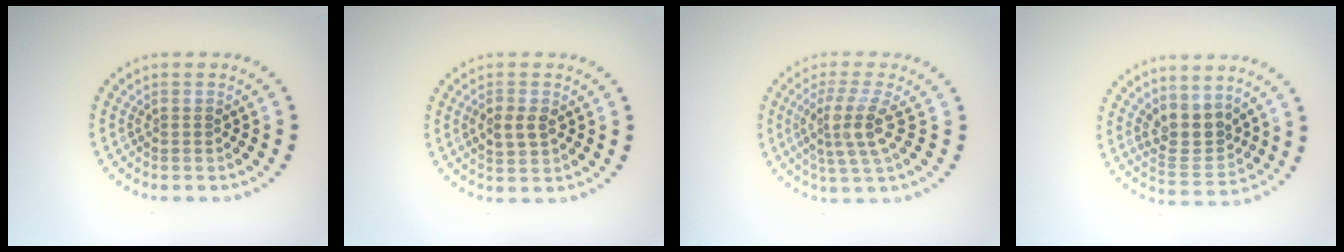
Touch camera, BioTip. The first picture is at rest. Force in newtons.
{"total": 2.4, "press": 2.4, "slide": 0.0}
{"total": 3.6, "press": 2.9, "slide": 2.2}
{"total": 3.4, "press": 3.0, "slide": 1.6}